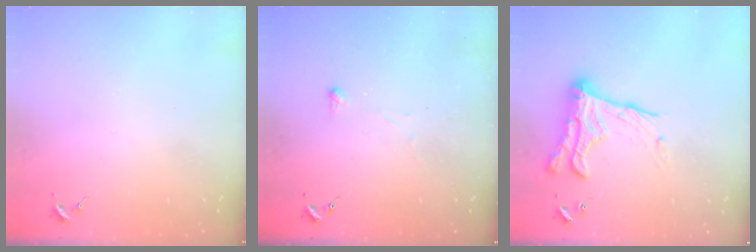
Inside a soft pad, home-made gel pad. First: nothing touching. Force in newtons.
{"total": 2.9, "press": 2.9, "slide": 0.3}
{"total": 18.6, "press": 18.6, "slide": 0.9}